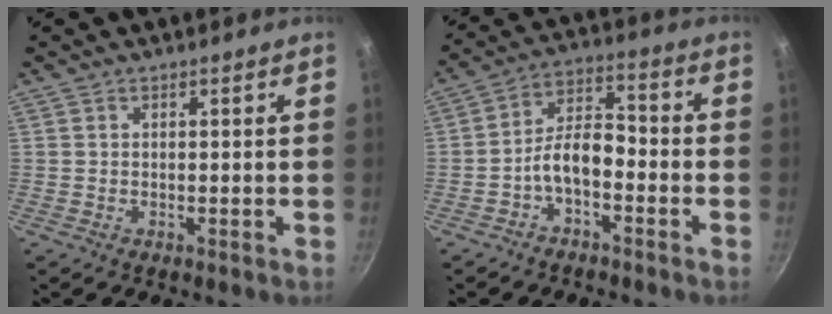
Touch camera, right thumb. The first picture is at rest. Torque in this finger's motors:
{"motor_torque": [-0.24, 0.27, 0.98, -0.84, 0.06]}